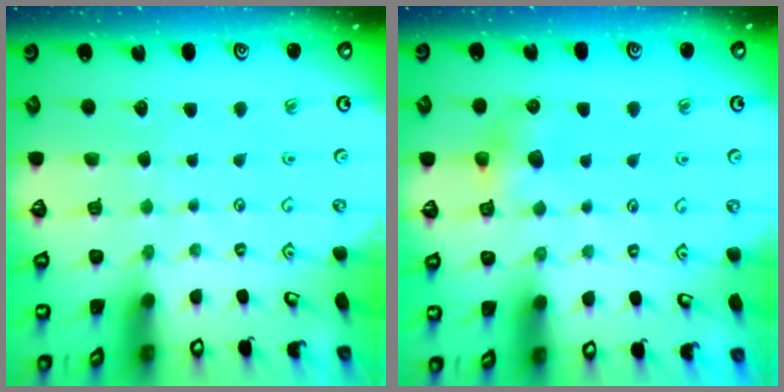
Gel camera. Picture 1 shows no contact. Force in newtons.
{"total": 5.8, "press": 5.8, "slide": 0.4}